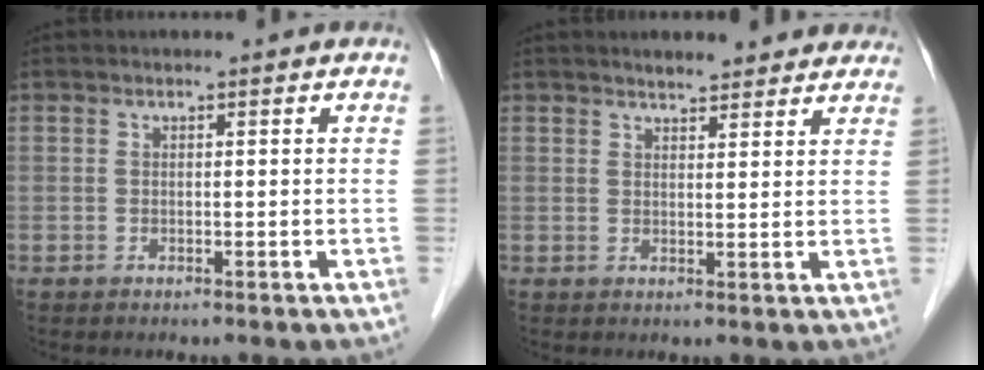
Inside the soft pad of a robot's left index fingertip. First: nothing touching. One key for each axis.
{"total": 6.1, "fx": 5.4, "fy": 1.5, "fz": 2.3, "tx": -0.027, "ty": 0.015, "tz": 0.066}